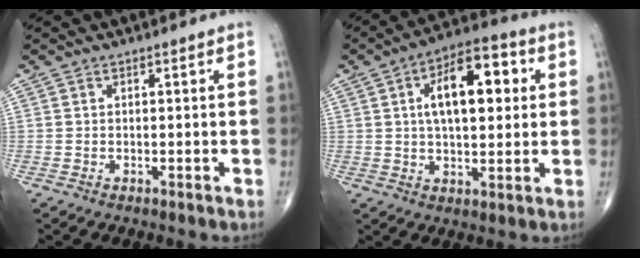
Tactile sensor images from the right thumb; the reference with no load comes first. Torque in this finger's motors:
{"motor_torque": [0.74, 3.07, 1.18, 0.21, 0.28]}